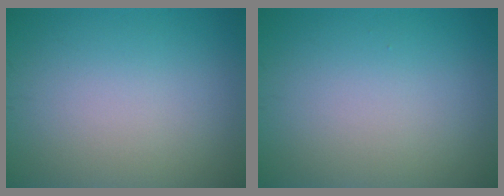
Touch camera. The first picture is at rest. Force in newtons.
{"total": 0.0}